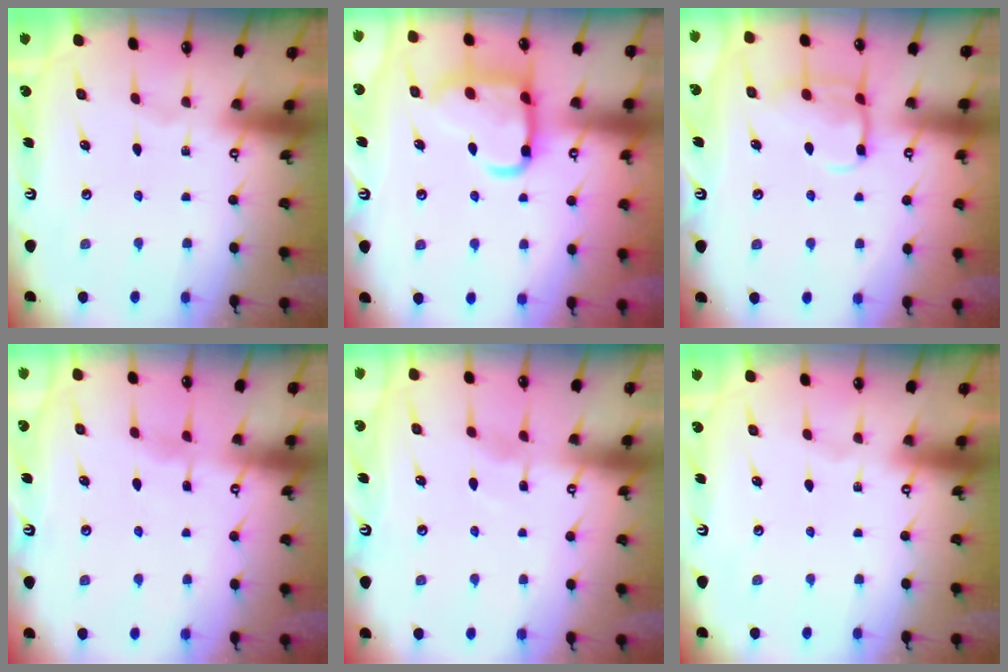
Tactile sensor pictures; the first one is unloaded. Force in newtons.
{"total": 16.6, "press": 16.5, "slide": 1.4}
{"total": 12.3, "press": 12.2, "slide": 1.0}
{"total": 3.4, "press": 3.4, "slide": 0.4}
{"total": 3.9, "press": 3.9, "slide": 0.6}
{"total": 0.0}